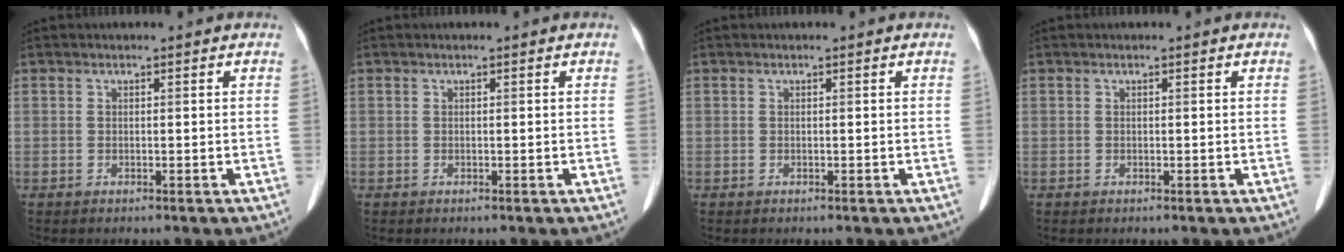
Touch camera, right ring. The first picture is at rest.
{"total": 0.0}
{"total": 0.0}
{"total": 0.0}